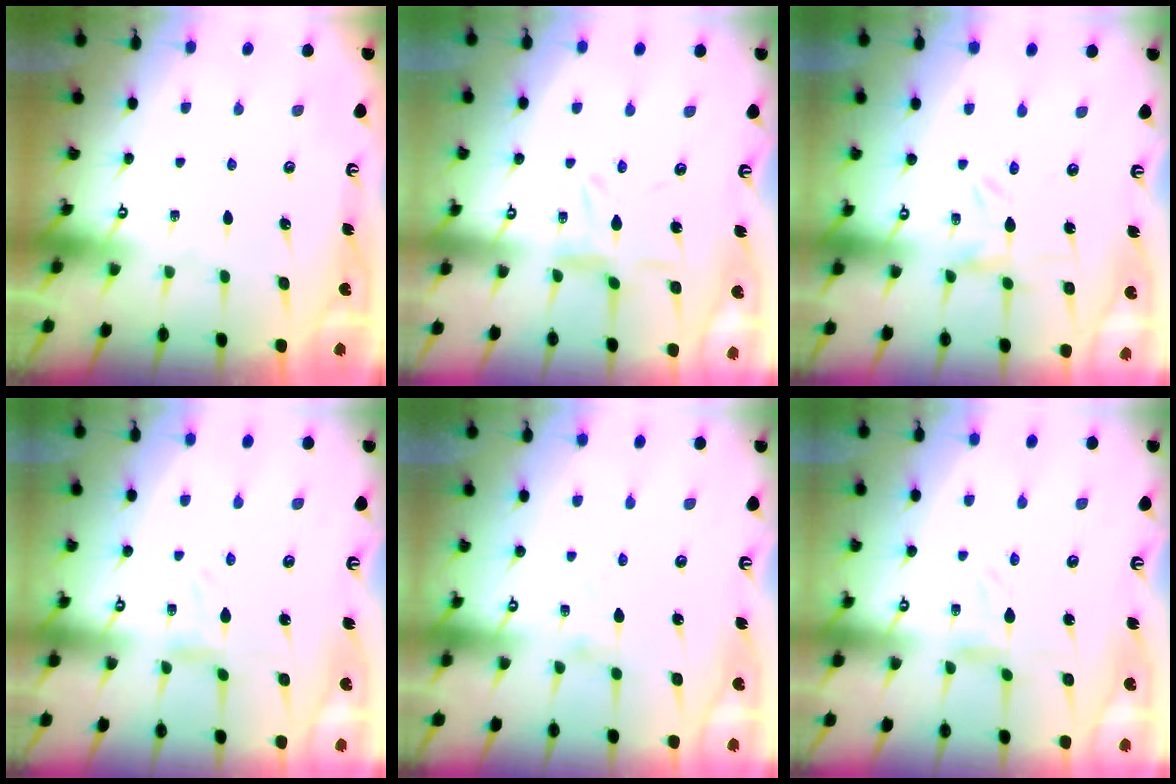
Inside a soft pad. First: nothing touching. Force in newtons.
{"total": 4.3, "press": 4.3, "slide": 0.4}
{"total": 0.0}
{"total": 1.1, "press": 1.1, "slide": 0.2}
{"total": 0.9, "press": 0.9, "slide": 0.0}
{"total": 0.8, "press": 0.8, "slide": 0.2}